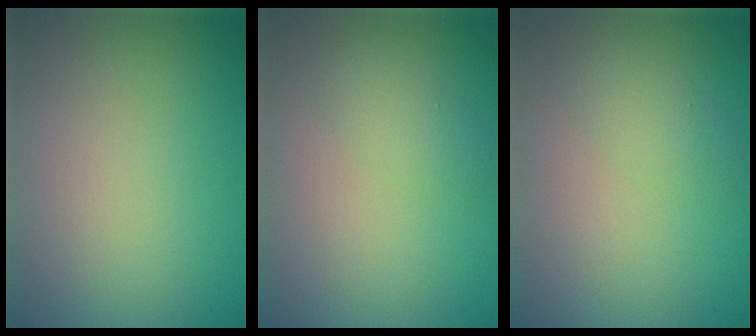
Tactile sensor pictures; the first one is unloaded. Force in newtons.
{"total": 1.9, "press": 1.9, "slide": 0.1}
{"total": 1.9, "press": 1.9, "slide": 0.1}